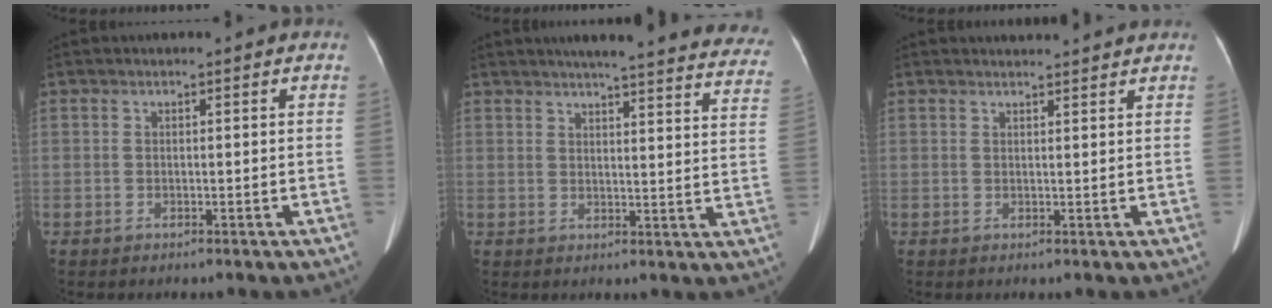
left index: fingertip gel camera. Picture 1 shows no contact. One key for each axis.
{"total": 27.3, "fx": 24.8, "fy": 2.7, "fz": 11.2, "tx": -0.146, "ty": -0.068, "tz": 0.272}
{"total": 4.4, "fx": 4.3, "fy": 0.1, "fz": 1.0, "tx": -0.016, "ty": 0.018, "tz": 0.049}